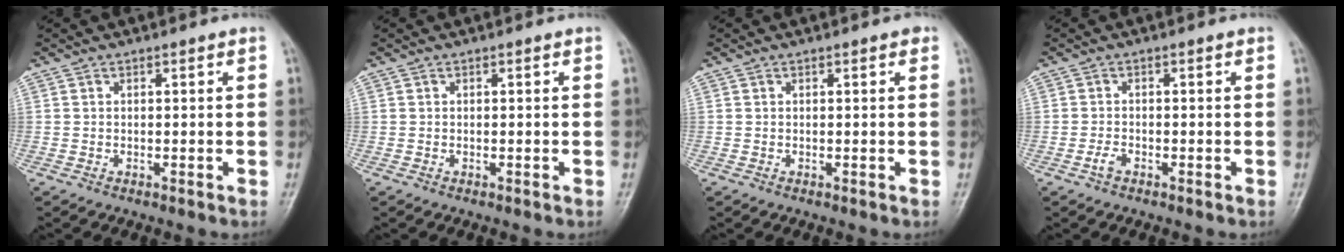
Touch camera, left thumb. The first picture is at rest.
{"total": 0.0}
{"total": 0.8, "force": [0.5, 0.3, 0.6], "torque": [-0.009, 0.001, 0.003]}
{"total": 1.4, "force": [-0.8, 0.7, 0.8], "torque": [-0.021, 0.004, -0.018]}